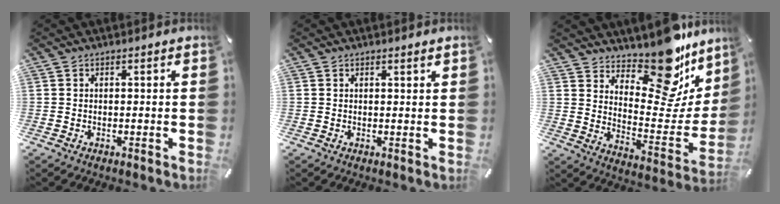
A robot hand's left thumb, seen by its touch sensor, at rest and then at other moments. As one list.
[{"total": 0.8, "force": [0.6, 0.2, 0.3], "torque": [-0.007, -0.002, 0.012]}, {"total": 18.2, "force": [14.8, 7.5, 7.5], "torque": [-0.086, -0.138, 0.248]}]